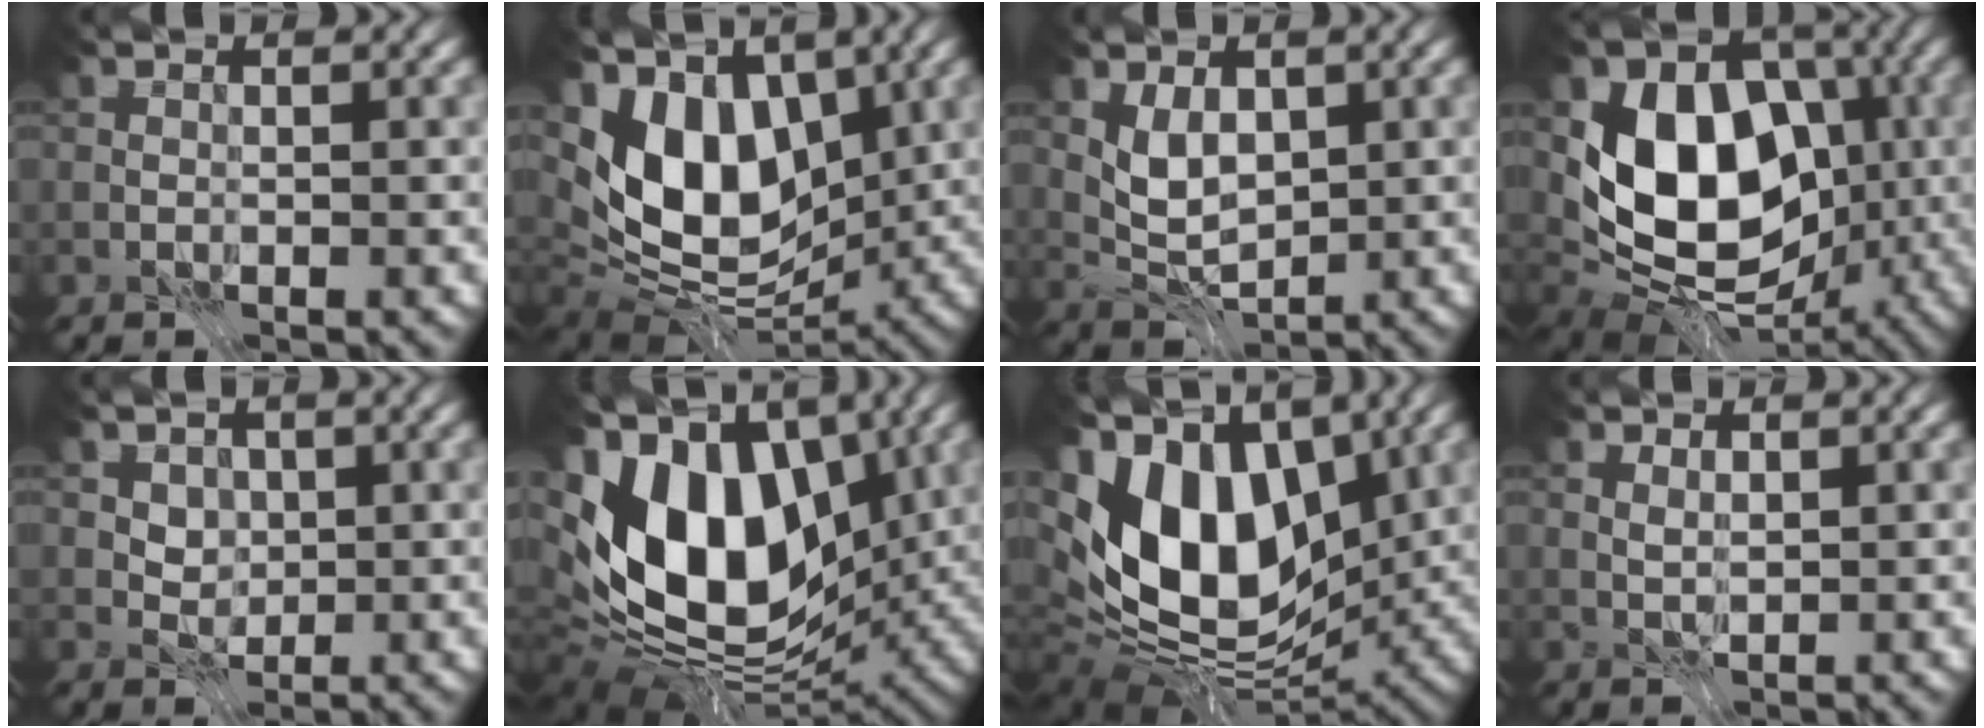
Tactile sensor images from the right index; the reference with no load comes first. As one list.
[{"total": 10.6, "force": [1.8, 6.3, 8.3], "torque": [-0.142, -0.006, 0.021]}, {"total": 3.4, "force": [0.8, 2.1, 2.5], "torque": [-0.048, -0.006, 0.016]}, {"total": 12.3, "force": [-0.1, 9.0, 8.5], "torque": [-0.127, -0.020, -0.008]}, {"total": 2.6, "force": [1.0, 2.1, 1.3], "torque": [-0.032, -0.014, 0.035]}, {"total": 15.9, "force": [1.1, 9.7, 12.6], "torque": [-0.241, 0.003, 0.002]}, {"total": 14.3, "force": [1.3, 8.5, 11.4], "torque": [-0.215, 0.001, 0.008]}, {"total": 1.0, "force": [0.4, 0.5, 0.7], "torque": [-0.012, -0.003, 0.008]}]